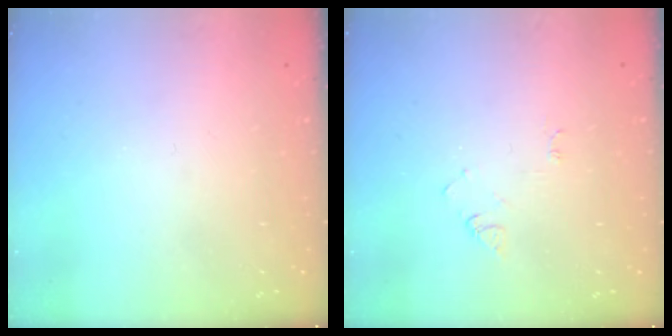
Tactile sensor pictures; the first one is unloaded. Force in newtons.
{"total": 4.2, "press": 4.2, "slide": 0.5}